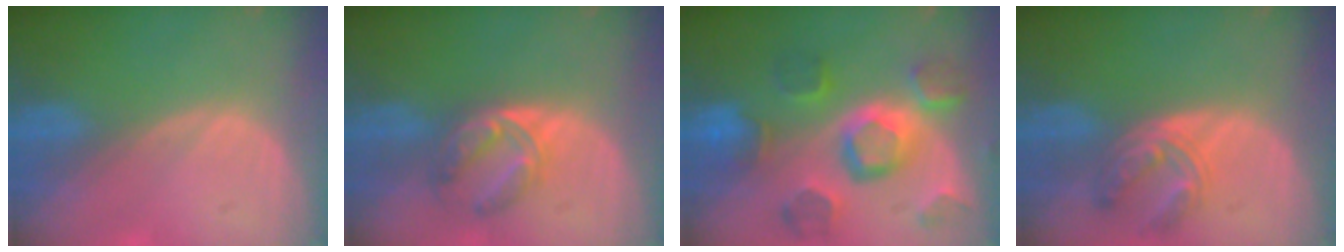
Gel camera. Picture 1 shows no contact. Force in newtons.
{"total": 5.8, "press": 5.5, "slide": 1.7}
{"total": 11.4, "press": 10.0, "slide": 5.7}
{"total": 5.5, "press": 5.4, "slide": 1.0}